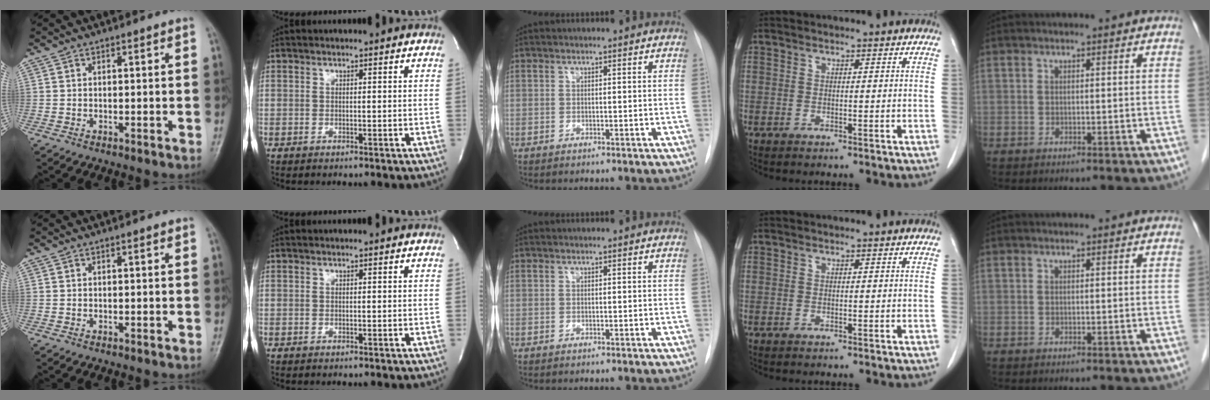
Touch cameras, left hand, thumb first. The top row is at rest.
{}